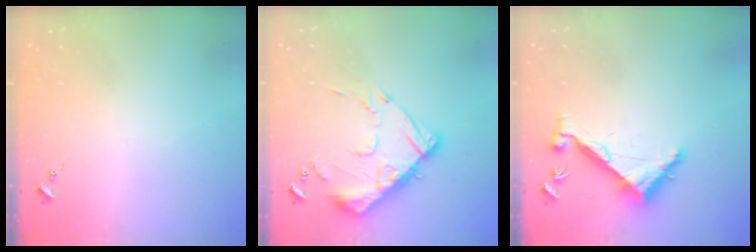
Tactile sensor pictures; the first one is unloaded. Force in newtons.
{"total": 14.2, "press": 14.2, "slide": 1.2}
{"total": 7.2, "press": 7.2, "slide": 0.3}